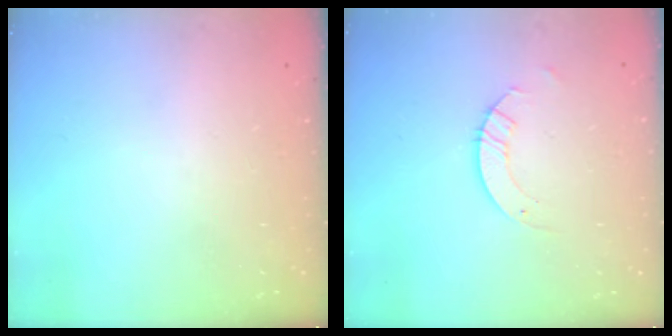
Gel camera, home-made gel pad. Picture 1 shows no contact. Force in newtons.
{"total": 3.2, "press": 3.2, "slide": 0.3}